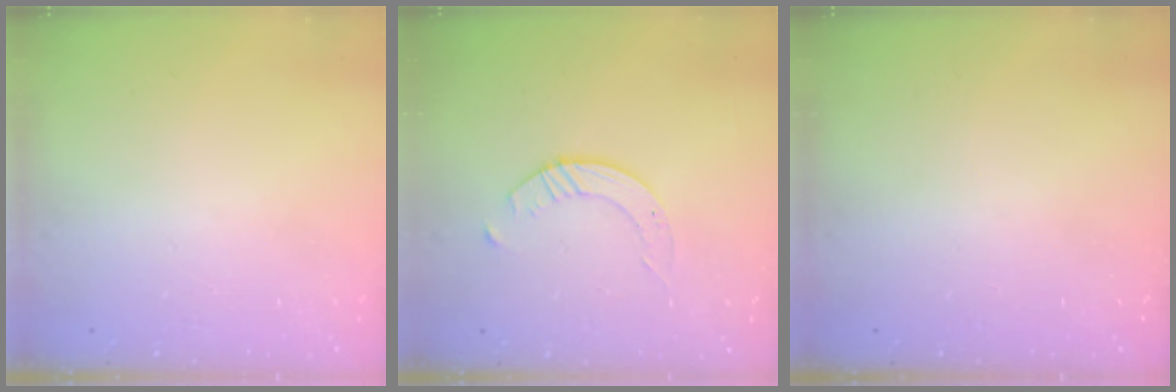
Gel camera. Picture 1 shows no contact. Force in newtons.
{"total": 2.6, "press": 2.6, "slide": 0.3}
{"total": 0.0}